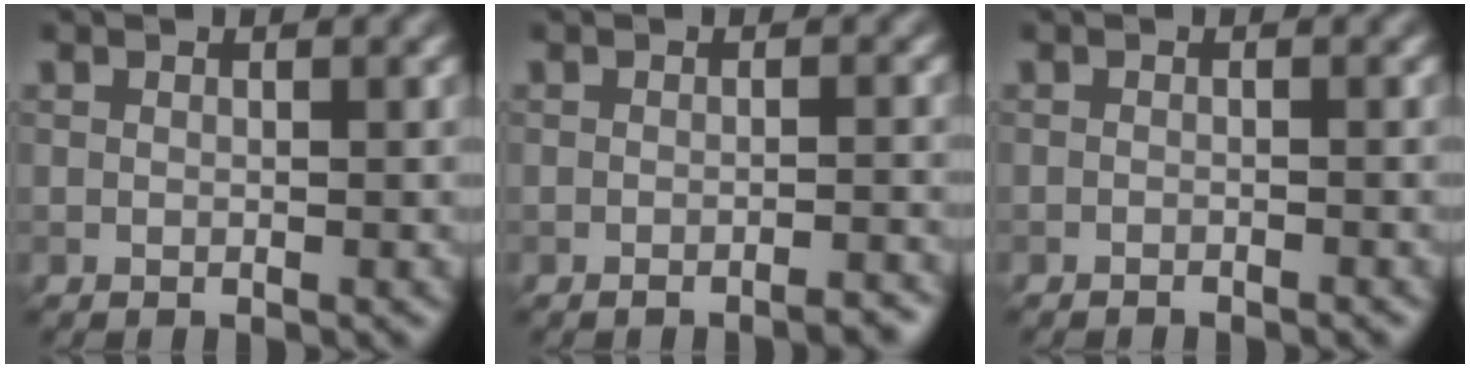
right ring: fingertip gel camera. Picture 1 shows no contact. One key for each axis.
{"total": 2.0, "fx": -1.5, "fy": 0.4, "fz": 1.2, "tx": -0.006, "ty": 0.003, "tz": -0.022}
{"total": 0.7, "fx": -0.7, "fy": 0.1, "fz": 0.2, "tx": 0.000, "ty": -0.002, "tz": -0.012}